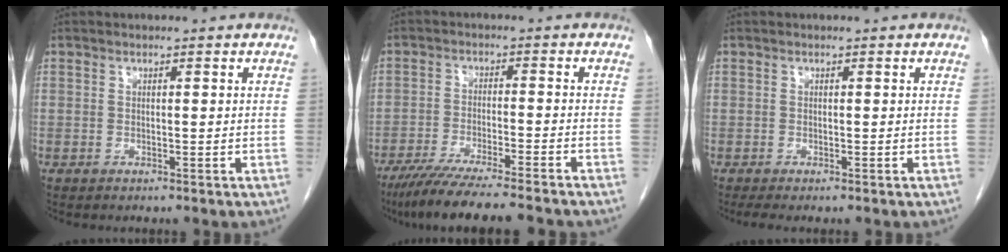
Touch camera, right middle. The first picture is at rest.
{"total": 13.2, "force": [-11.3, -0.2, 6.8], "torque": [-0.093, -0.035, -0.178]}
{"total": 1.2, "force": [-0.9, 0.0, 0.8], "torque": [-0.018, -0.007, -0.017]}